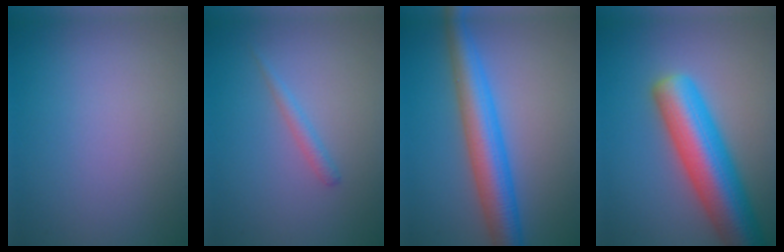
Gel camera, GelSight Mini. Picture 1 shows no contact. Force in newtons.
{"total": 1.2, "press": 1.1, "slide": 0.1}
{"total": 6.3, "press": 6.3, "slide": 0.1}
{"total": 9.1, "press": 9.1, "slide": 0.6}